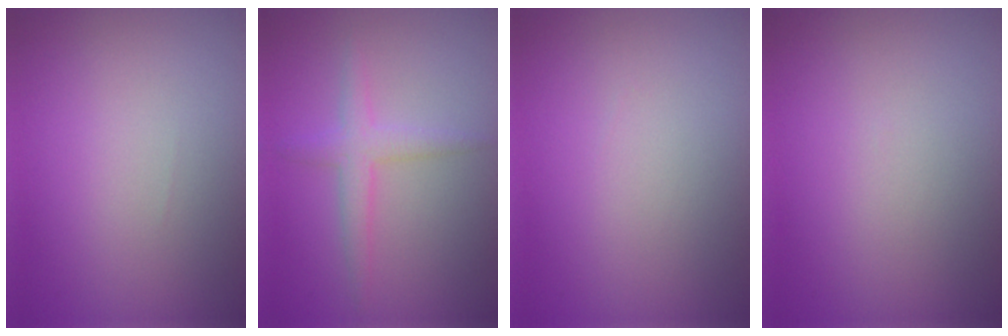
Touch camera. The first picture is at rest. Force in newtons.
{"total": 2.3, "press": 2.3, "slide": 0.1}
{"total": 0.0}
{"total": 0.0}